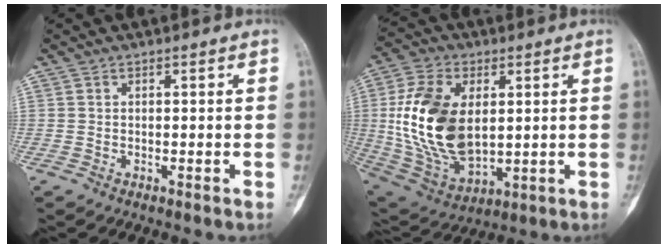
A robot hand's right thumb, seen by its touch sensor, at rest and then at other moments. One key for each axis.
{"total": 20.0, "fx": 2.4, "fy": 11.8, "fz": 15.9, "tx": -0.303, "ty": -0.016, "tz": 0.058}